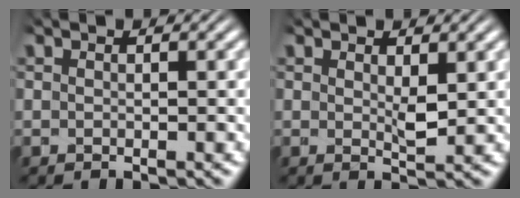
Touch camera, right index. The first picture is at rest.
{"total": 1.8, "force": [1.5, -0.1, 1.0], "torque": [-0.009, -0.001, 0.027]}